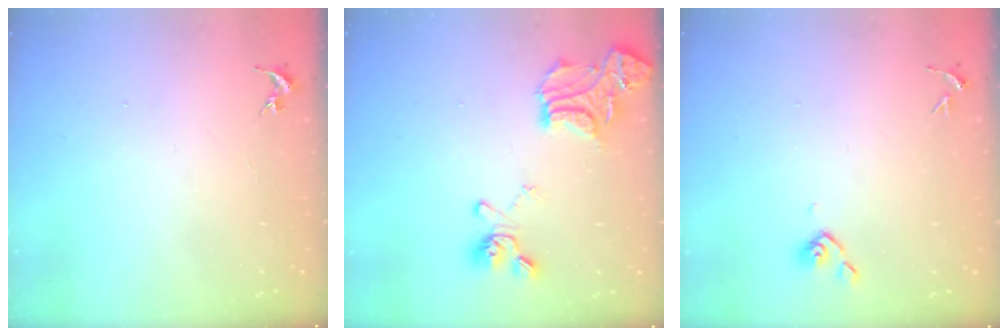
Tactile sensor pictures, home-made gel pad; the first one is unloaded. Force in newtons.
{"total": 17.7, "press": 17.7, "slide": 1.6}
{"total": 3.8, "press": 3.7, "slide": 0.8}